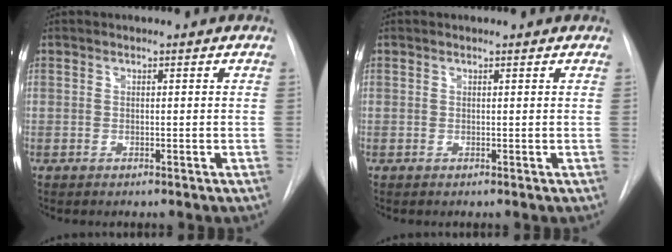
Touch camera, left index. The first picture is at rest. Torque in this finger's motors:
{"motor_torque": [-0.07, 0.06, -0.03, 0.00]}